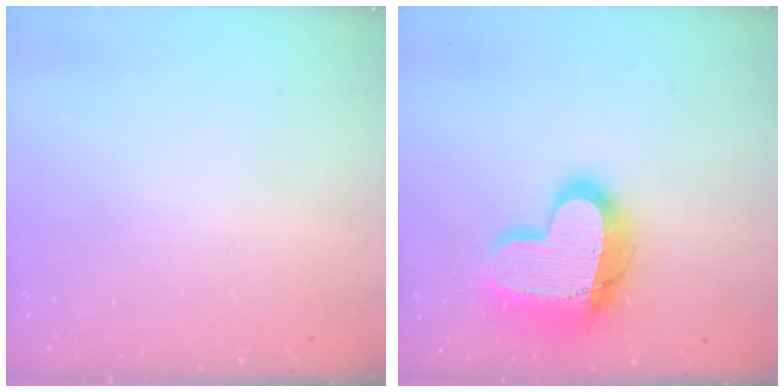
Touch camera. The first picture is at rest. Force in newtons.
{"total": 18.9, "press": 18.8, "slide": 1.5}